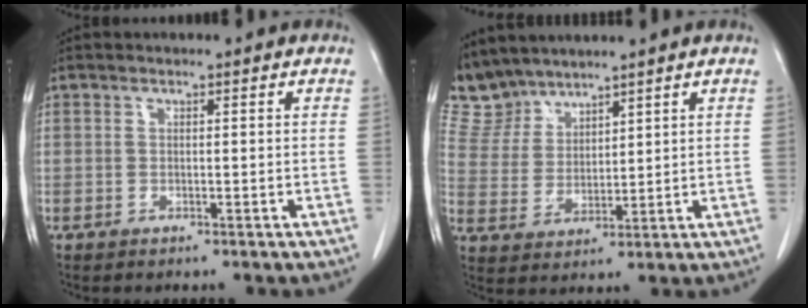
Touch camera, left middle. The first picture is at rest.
{"total": 6.3, "force": [6.1, 1.7, -0.1], "torque": [-0.012, 0.011, 0.141]}